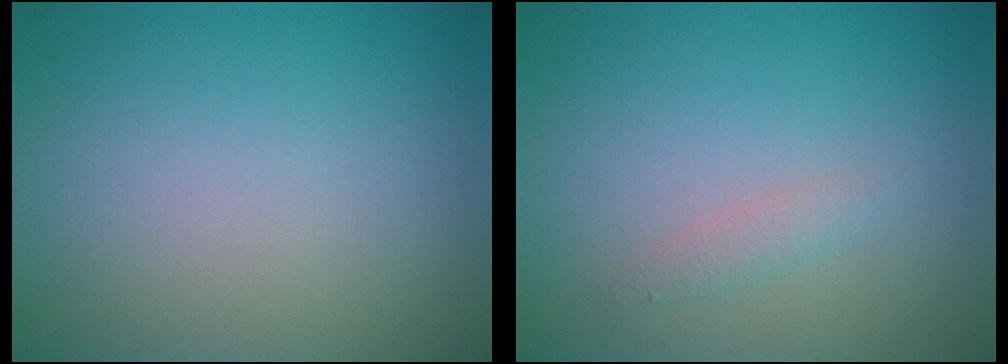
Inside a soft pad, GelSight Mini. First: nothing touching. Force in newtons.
{"total": 1.1, "press": 1.1, "slide": 0.0}